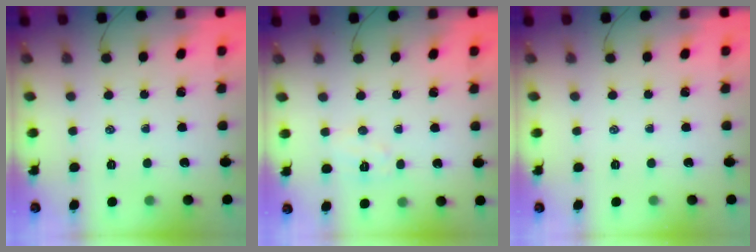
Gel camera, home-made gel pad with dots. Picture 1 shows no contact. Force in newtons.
{"total": 5.0, "press": 4.9, "slide": 1.2}
{"total": 0.0}